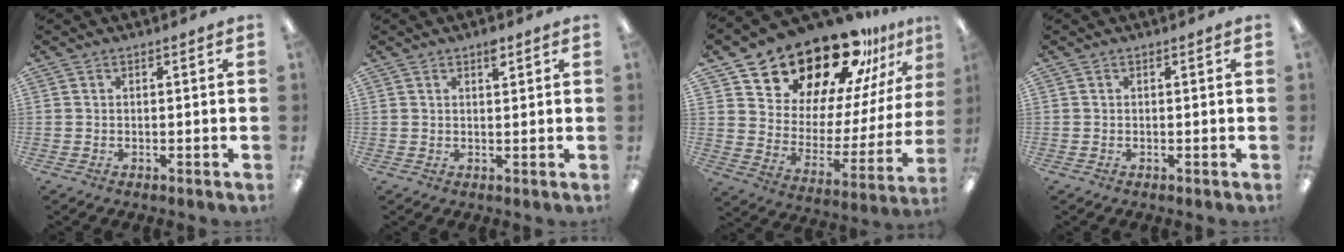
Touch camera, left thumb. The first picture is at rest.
{"total": 2.7, "force": [1.8, 1.0, 1.7], "torque": [-0.022, -0.005, 0.028]}
{"total": 22.9, "force": [19.5, 9.0, 8.0], "torque": [-0.129, -0.153, 0.344]}
{"total": 0.0}